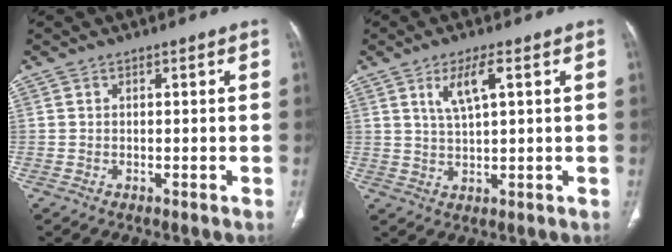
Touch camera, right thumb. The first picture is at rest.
{"total": 5.7, "force": [2.3, 1.4, 5.0], "torque": [-0.103, -0.006, 0.051]}